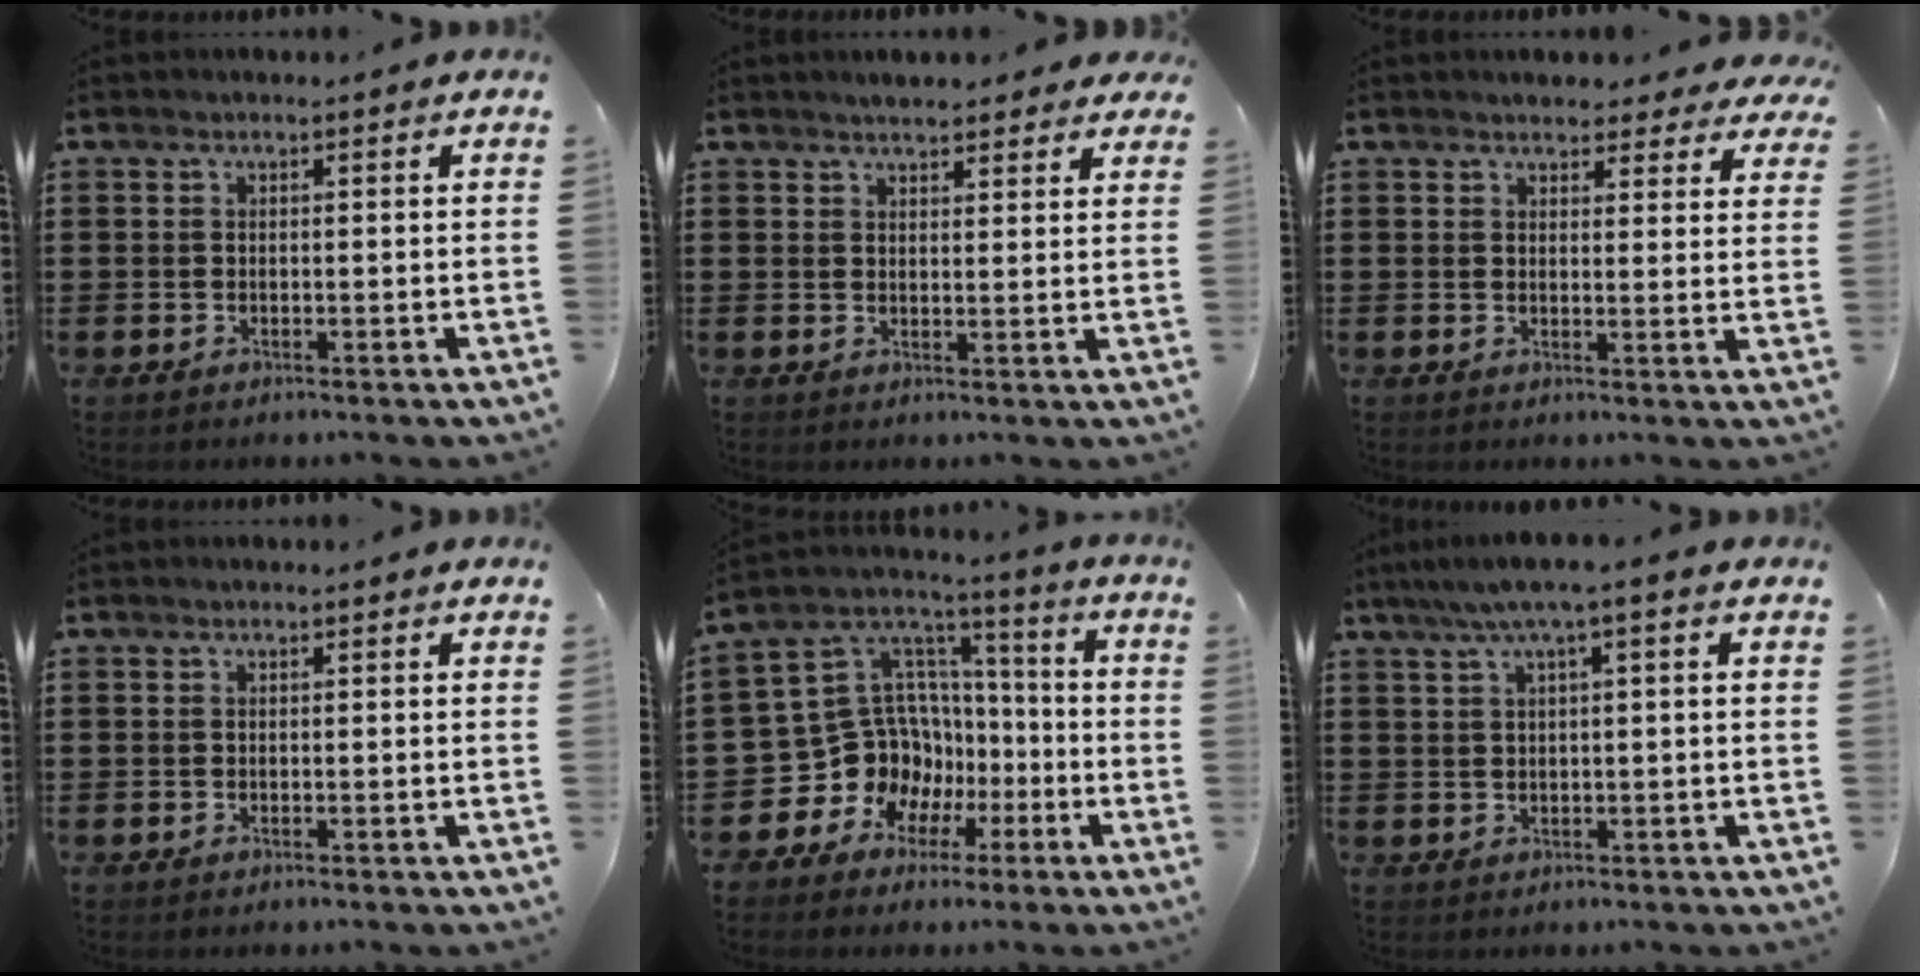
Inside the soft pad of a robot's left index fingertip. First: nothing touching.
{"total": 2.9, "force": [2.8, 0.5, 0.7], "torque": [-0.020, 0.000, 0.052]}
{"total": 3.4, "force": [3.3, 0.8, 0.6], "torque": [-0.014, -0.009, 0.058]}
{"total": 0.0}
{"total": 12.8, "force": [-3.8, 11.8, 3.1], "torque": [-0.115, -0.020, -0.051]}
{"total": 3.0, "force": [0.8, 0.0, 2.9], "torque": [-0.054, 0.000, 0.009]}